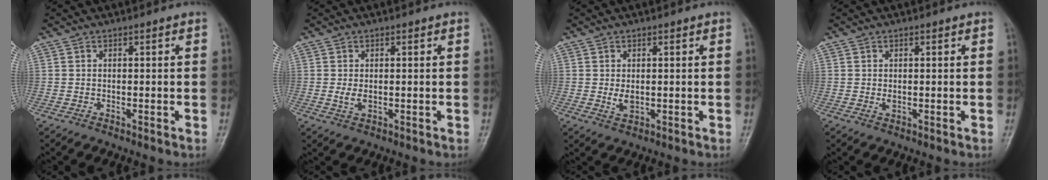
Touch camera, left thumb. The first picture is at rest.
{"total": 2.1, "force": [0.0, 1.2, 1.7], "torque": [-0.033, -0.006, 0.002]}
{"total": 2.4, "force": [0.2, 1.5, 1.8], "torque": [-0.029, -0.007, 0.007]}
{"total": 1.2, "force": [0.2, 0.7, 0.9], "torque": [-0.012, -0.002, 0.005]}